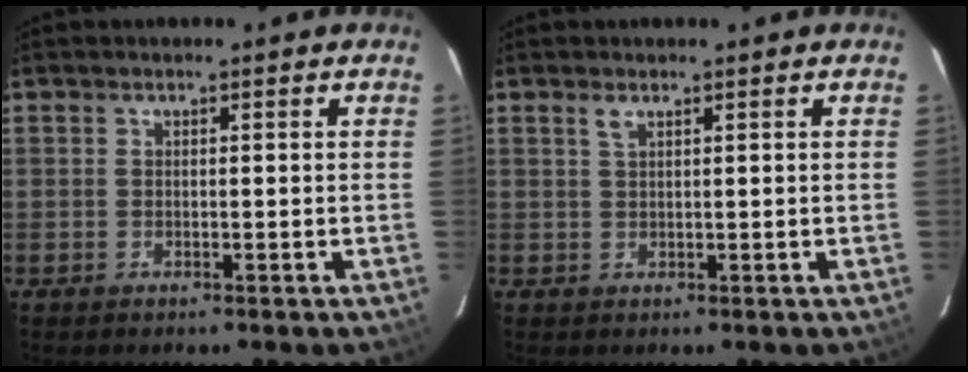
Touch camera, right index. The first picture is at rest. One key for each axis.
{"total": 1.2, "fx": 0.8, "fy": 0.4, "fz": 0.8, "tx": -0.016, "ty": 0.003, "tz": 0.015}